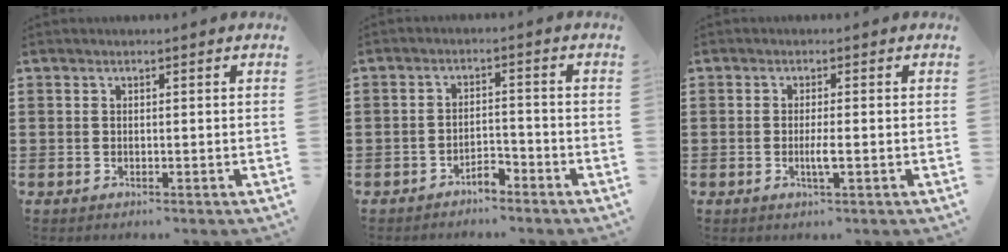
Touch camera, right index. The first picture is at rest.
{"total": 2.9, "force": [-2.7, 0.6, 1.0], "torque": [-0.022, 0.006, -0.054]}
{"total": 2.5, "force": [-0.7, 0.1, 2.5], "torque": [-0.050, -0.006, -0.015]}